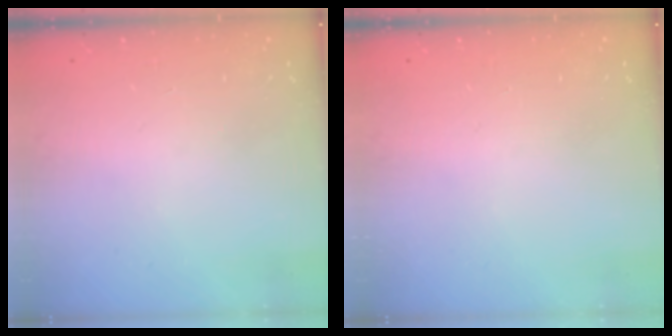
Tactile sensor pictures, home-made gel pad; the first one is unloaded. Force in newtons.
{"total": 0.0}